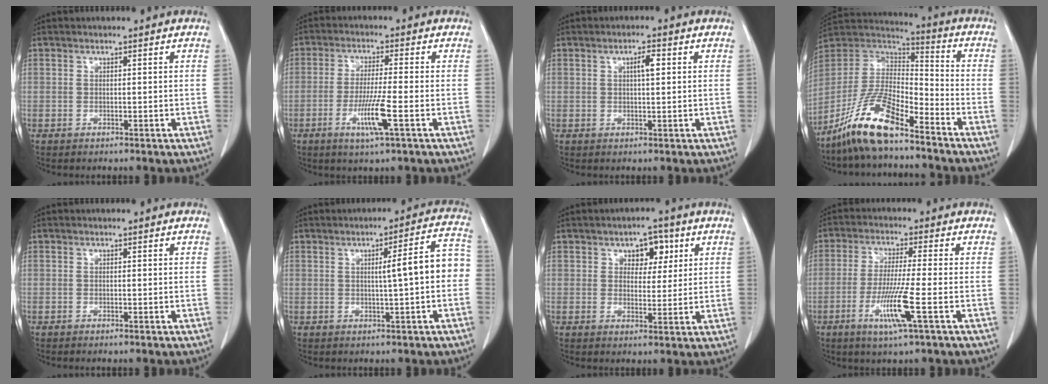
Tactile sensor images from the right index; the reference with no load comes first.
{"total": 6.8, "force": [-2.6, -0.4, 6.3], "torque": [-0.119, -0.016, -0.049]}
{"total": 2.5, "force": [0.7, 0.4, 2.3], "torque": [-0.041, 0.003, 0.011]}
{"total": 13.8, "force": [-9.8, 3.3, 9.2], "torque": [-0.185, 0.010, -0.183]}
{"total": 0.0}
{"total": 7.5, "force": [-0.1, 0.4, 7.5], "torque": [-0.097, 0.026, -0.004]}
{"total": 5.2, "force": [2.3, 3.2, 3.4], "torque": [-0.039, 0.011, 0.033]}
{"total": 8.2, "force": [-3.0, -0.7, 7.6], "torque": [-0.149, -0.021, -0.059]}